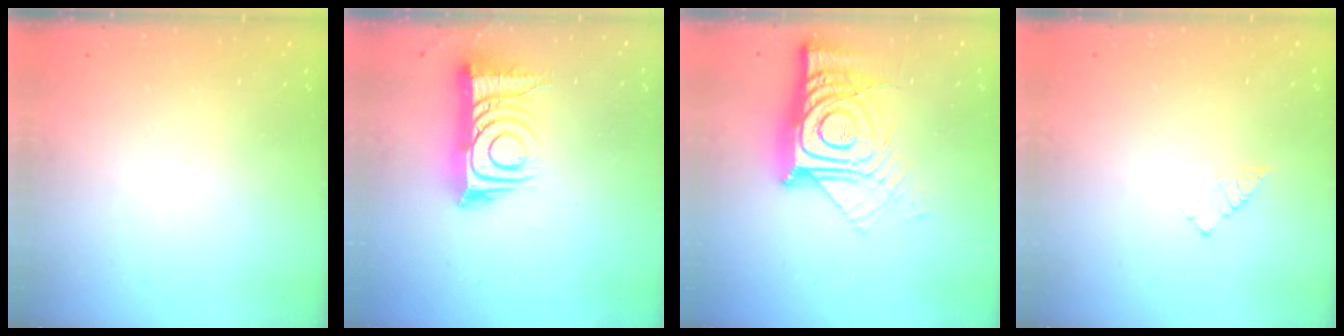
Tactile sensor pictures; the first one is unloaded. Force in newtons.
{"total": 12.6, "press": 12.6, "slide": 0.9}
{"total": 17.1, "press": 17.0, "slide": 1.5}
{"total": 2.9, "press": 2.9, "slide": 0.4}